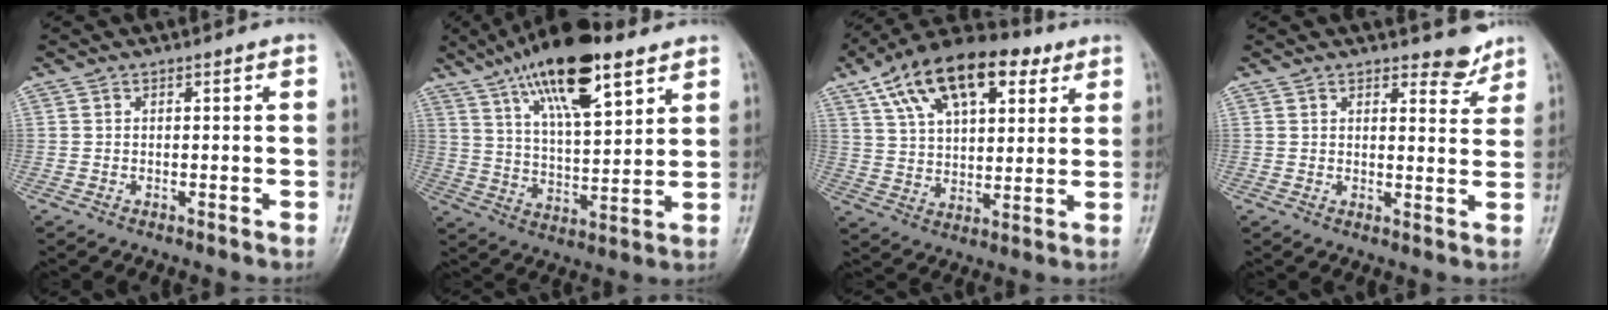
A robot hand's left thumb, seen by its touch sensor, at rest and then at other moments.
{"total": 18.4, "force": [10.8, 6.2, 13.5], "torque": [-0.209, -0.035, 0.191]}
{"total": 19.9, "force": [9.8, 10.4, 13.9], "torque": [-0.209, -0.002, 0.168]}
{"total": 4.3, "force": [3.6, 1.7, 1.4], "torque": [0.006, -0.028, 0.047]}